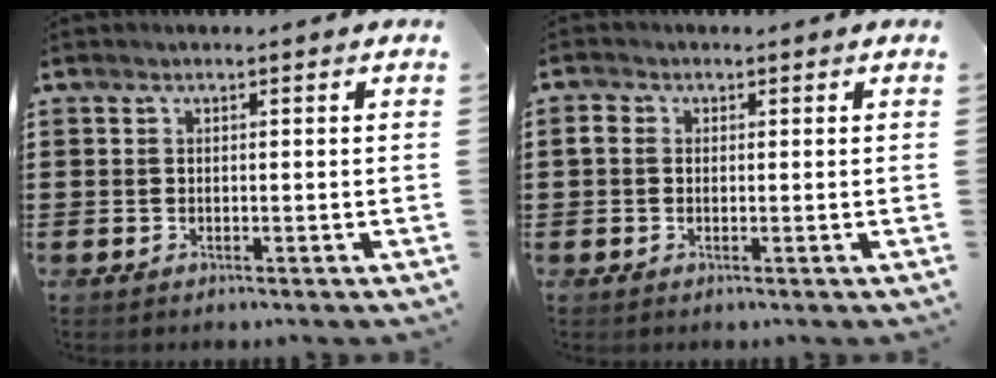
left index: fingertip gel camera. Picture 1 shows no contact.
{"total": 1.7, "force": [0.0, 1.4, 1.1], "torque": [-0.031, 0.003, -0.003]}